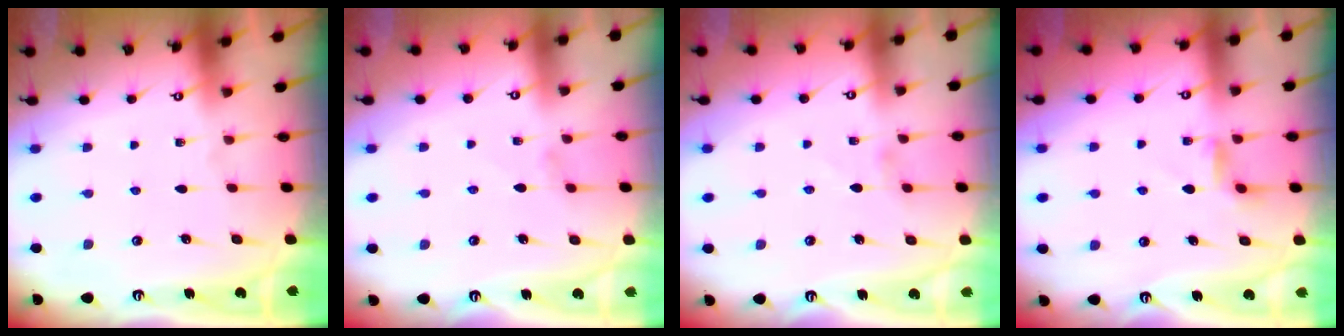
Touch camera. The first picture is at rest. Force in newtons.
{"total": 0.5, "press": 0.4, "slide": 0.2}
{"total": 0.0}
{"total": 3.1, "press": 3.1, "slide": 0.4}